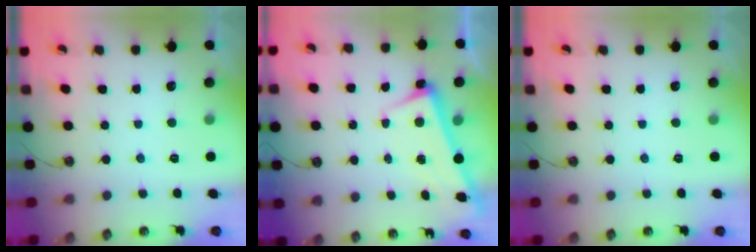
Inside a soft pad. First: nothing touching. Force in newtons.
{"total": 2.3, "press": 2.1, "slide": 0.9}
{"total": 0.0}